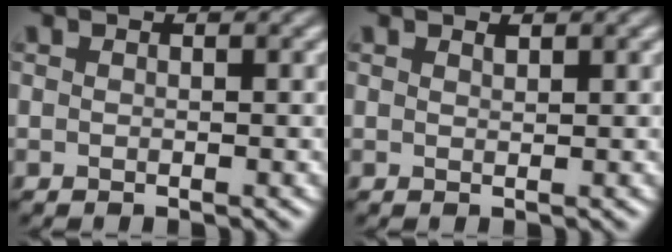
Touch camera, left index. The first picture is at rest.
{"total": 0.5, "force": [0.5, 0.1, 0.2], "torque": [-0.003, -0.003, 0.011]}